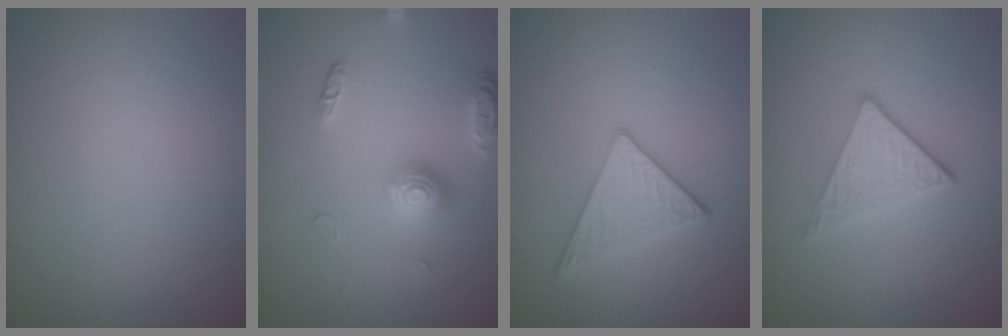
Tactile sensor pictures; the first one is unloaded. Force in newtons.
{"total": 3.6, "press": 2.9, "slide": 2.2}
{"total": 3.0, "press": 3.0, "slide": 0.1}
{"total": 3.0, "press": 2.7, "slide": 1.2}